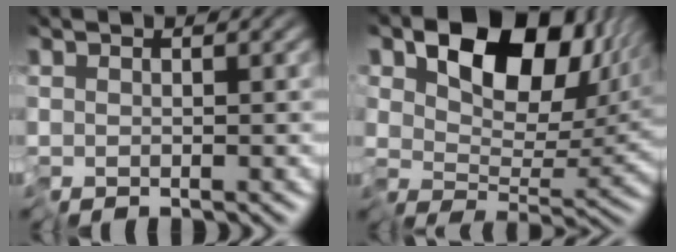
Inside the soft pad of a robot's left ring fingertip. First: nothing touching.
{"total": 9.7, "force": [4.1, 5.9, 6.5], "torque": [-0.093, -0.006, 0.070]}